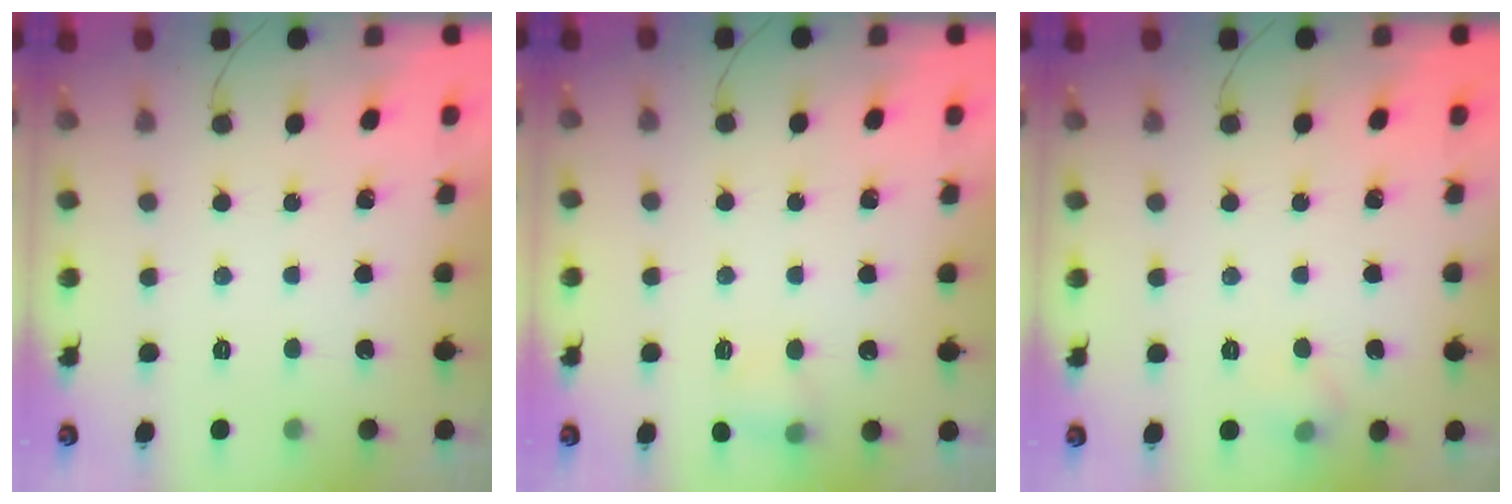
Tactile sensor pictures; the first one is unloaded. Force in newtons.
{"total": 5.3, "press": 5.1, "slide": 1.6}
{"total": 7.7, "press": 4.5, "slide": 6.3}